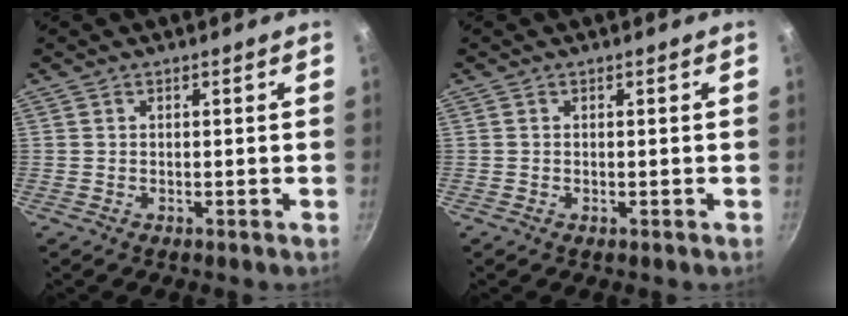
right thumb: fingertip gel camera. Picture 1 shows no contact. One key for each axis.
{"total": 0.0}